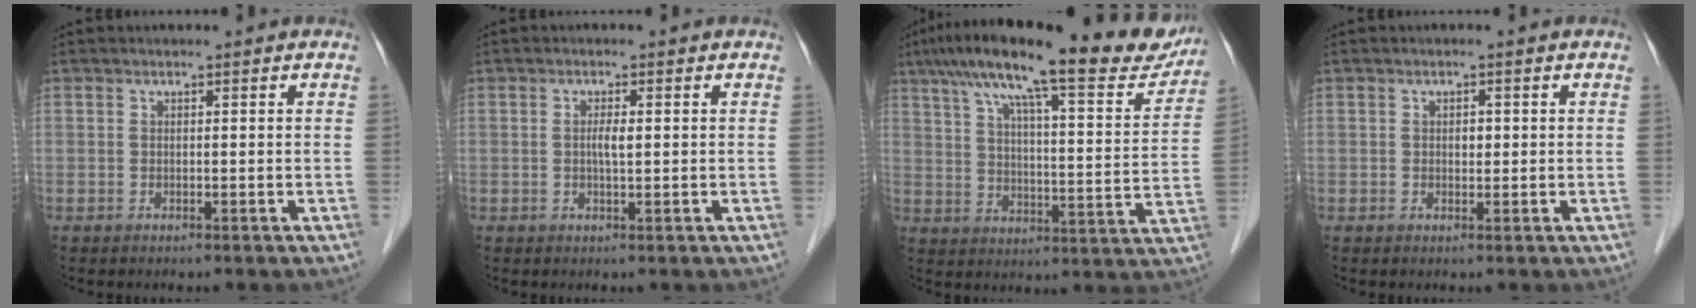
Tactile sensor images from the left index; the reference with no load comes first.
{"total": 1.9, "force": [0.1, 0.3, 1.8], "torque": [-0.037, 0.001, 0.001]}
{"total": 24.1, "force": [18.9, 4.0, 14.4], "torque": [-0.224, 0.026, 0.256]}
{"total": 1.3, "force": [0.1, 0.9, 1.0], "torque": [-0.013, 0.002, 0.002]}